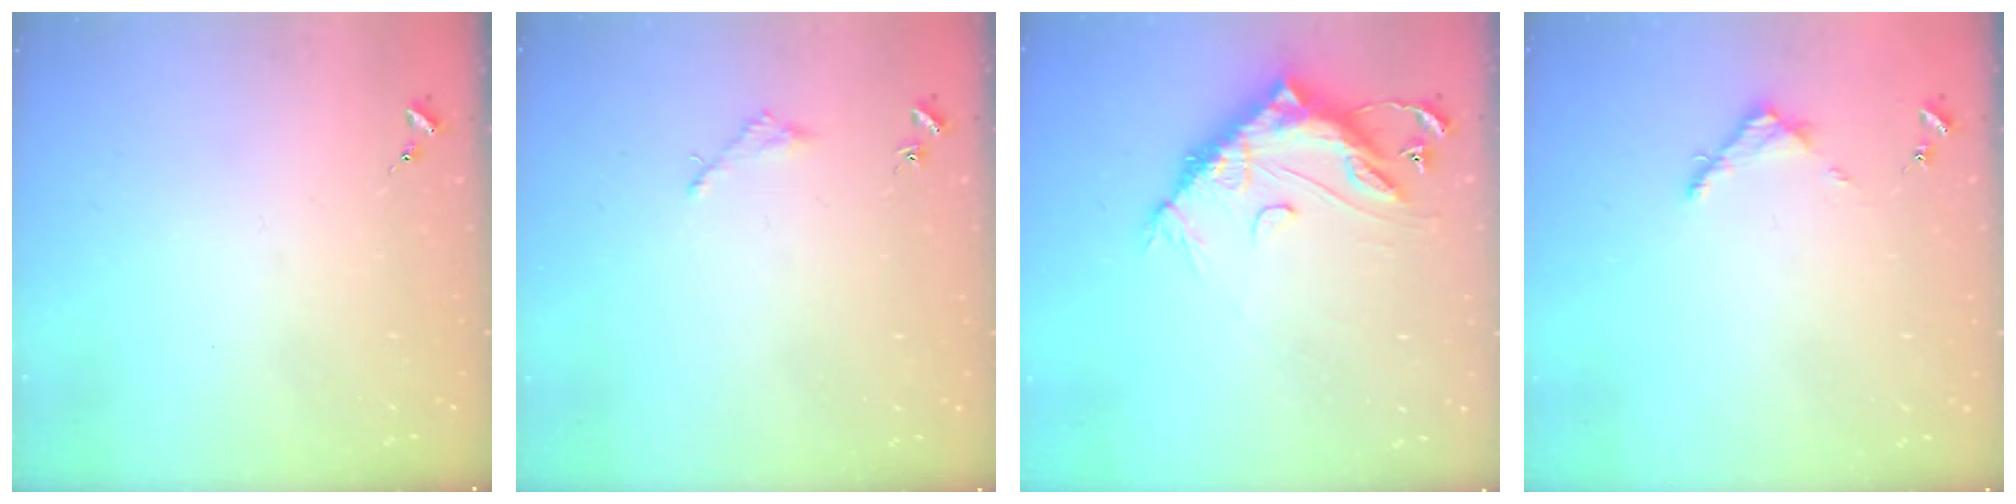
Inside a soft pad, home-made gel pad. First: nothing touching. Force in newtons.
{"total": 1.6, "press": 1.6, "slide": 0.2}
{"total": 15.2, "press": 15.2, "slide": 1.0}
{"total": 3.6, "press": 3.6, "slide": 0.3}